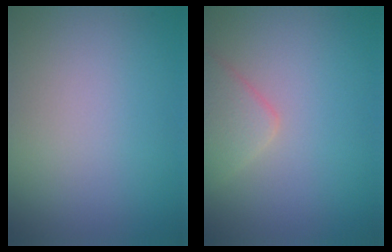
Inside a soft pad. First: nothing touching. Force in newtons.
{"total": 2.6, "press": 2.6, "slide": 0.2}